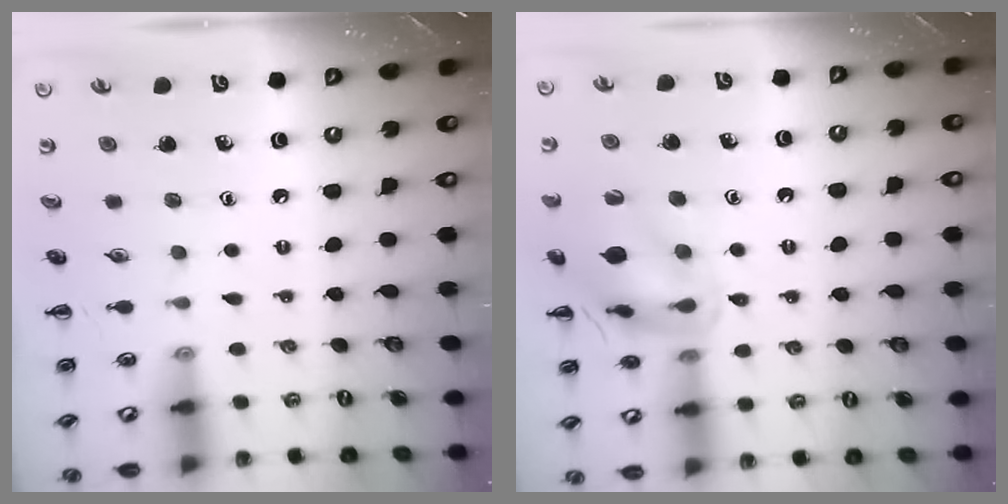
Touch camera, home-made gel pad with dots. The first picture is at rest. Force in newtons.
{"total": 14.6, "press": 14.5, "slide": 1.6}